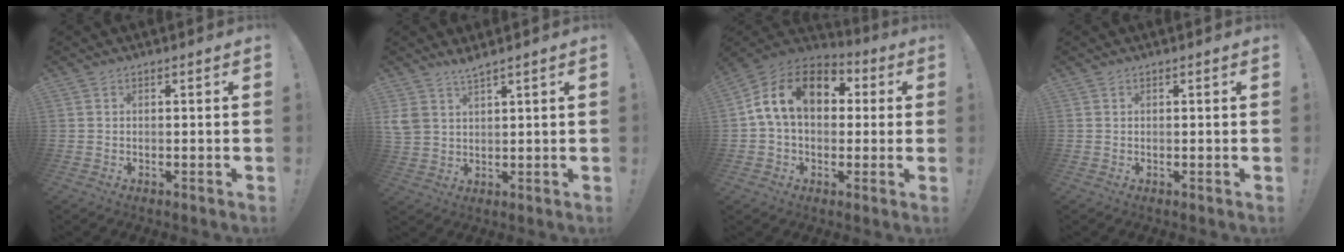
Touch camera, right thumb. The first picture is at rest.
{"total": 5.1, "force": [3.6, 2.1, 2.9], "torque": [-0.054, -0.017, 0.072]}
{"total": 16.5, "force": [3.9, 11.0, 11.6], "torque": [-0.188, 0.013, 0.069]}
{"total": 0.0}